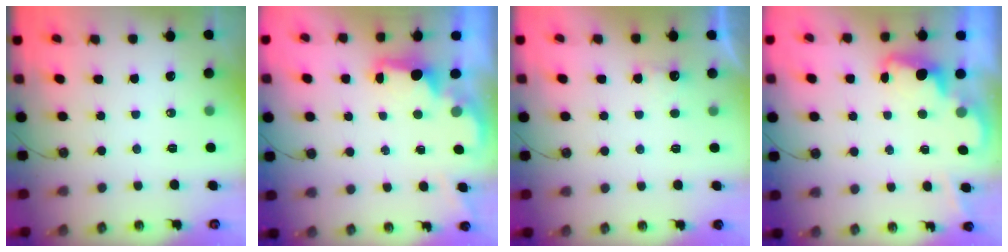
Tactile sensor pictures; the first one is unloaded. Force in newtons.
{"total": 1.9, "press": 1.7, "slide": 0.8}
{"total": 2.1, "press": 1.9, "slide": 0.8}
{"total": 2.4, "press": 2.3, "slide": 0.5}